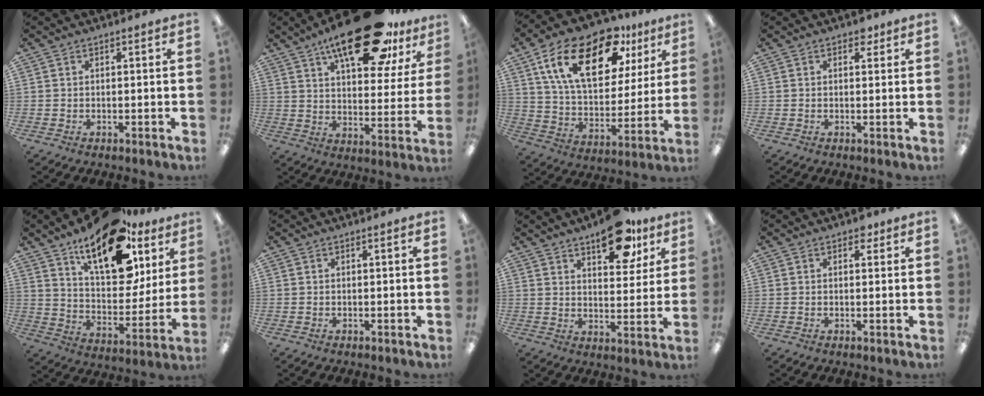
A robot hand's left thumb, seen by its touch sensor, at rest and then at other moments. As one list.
[{"total": 24.7, "force": [16.2, 9.5, 16.0], "torque": [-0.239, -0.082, 0.262]}, {"total": 23.0, "force": [12.4, 11.6, 15.5], "torque": [-0.267, -0.041, 0.215]}, {"total": 2.2, "force": [1.4, 1.4, 1.1], "torque": [-0.006, -0.003, 0.021]}, {"total": 20.9, "force": [13.0, 9.8, 13.1], "torque": [-0.203, -0.071, 0.222]}, {"total": 0.0}, {"total": 13.9, "force": [8.9, 6.6, 8.5], "torque": [-0.098, -0.041, 0.146]}, {"total": 2.1, "force": [1.2, 1.3, 1.1], "torque": [-0.006, -0.003, 0.018]}]